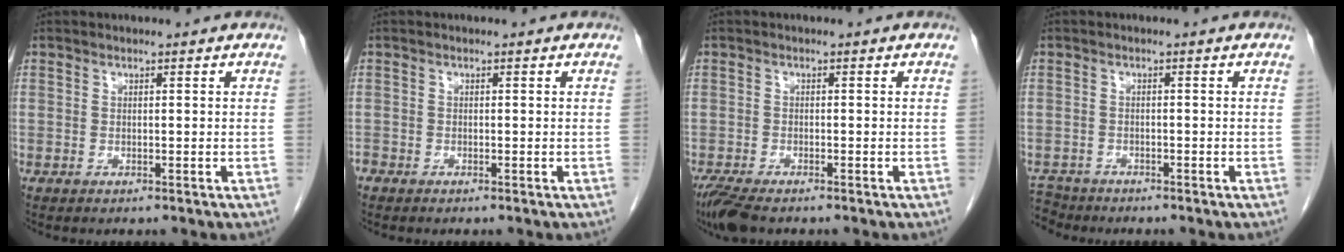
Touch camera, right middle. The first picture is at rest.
{"total": 1.2, "force": [-1.0, 0.5, 0.2], "torque": [-0.007, -0.001, -0.020]}
{"total": 4.5, "force": [-3.6, 0.9, 2.5], "torque": [-0.057, -0.016, -0.065]}
{"total": 4.0, "force": [-3.8, 1.2, -0.3], "torque": [0.007, -0.009, -0.071]}